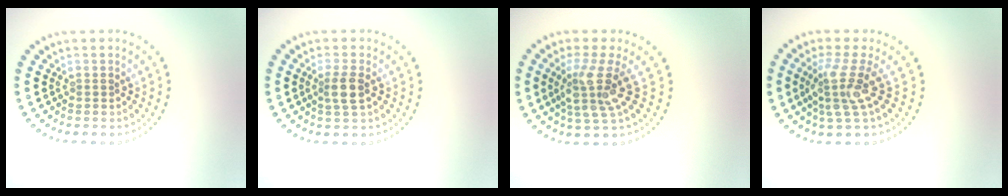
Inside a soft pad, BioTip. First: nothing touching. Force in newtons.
{"total": 2.1, "press": 1.9, "slide": 1.0}
{"total": 3.8, "press": 2.9, "slide": 2.6}
{"total": 3.5, "press": 2.5, "slide": 2.4}